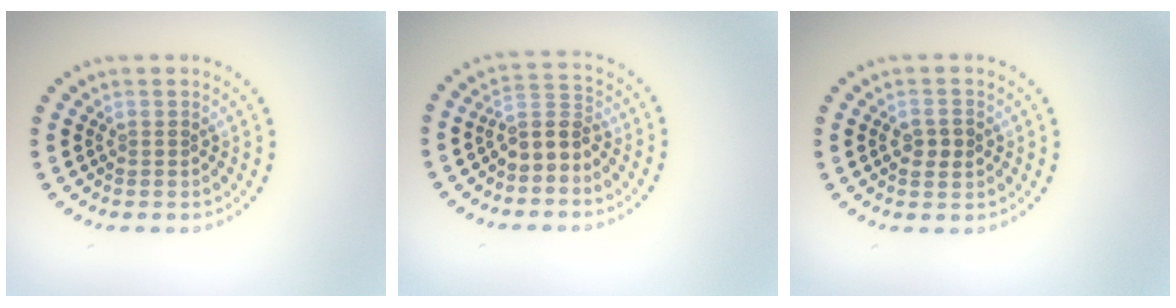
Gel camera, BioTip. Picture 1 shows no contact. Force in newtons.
{"total": 2.9, "press": 2.5, "slide": 1.4}
{"total": 1.9, "press": 1.9, "slide": 0.2}